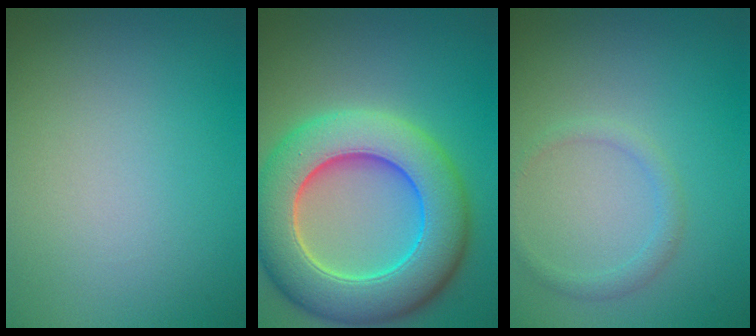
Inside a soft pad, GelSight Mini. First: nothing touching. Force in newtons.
{"total": 10.7, "press": 10.6, "slide": 0.6}
{"total": 1.4, "press": 1.4, "slide": 0.0}